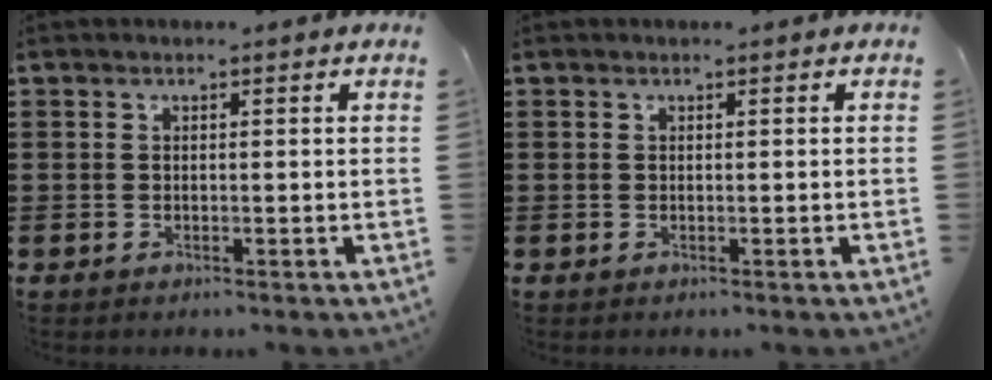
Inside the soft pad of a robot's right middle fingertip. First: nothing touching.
{"total": 0.0}